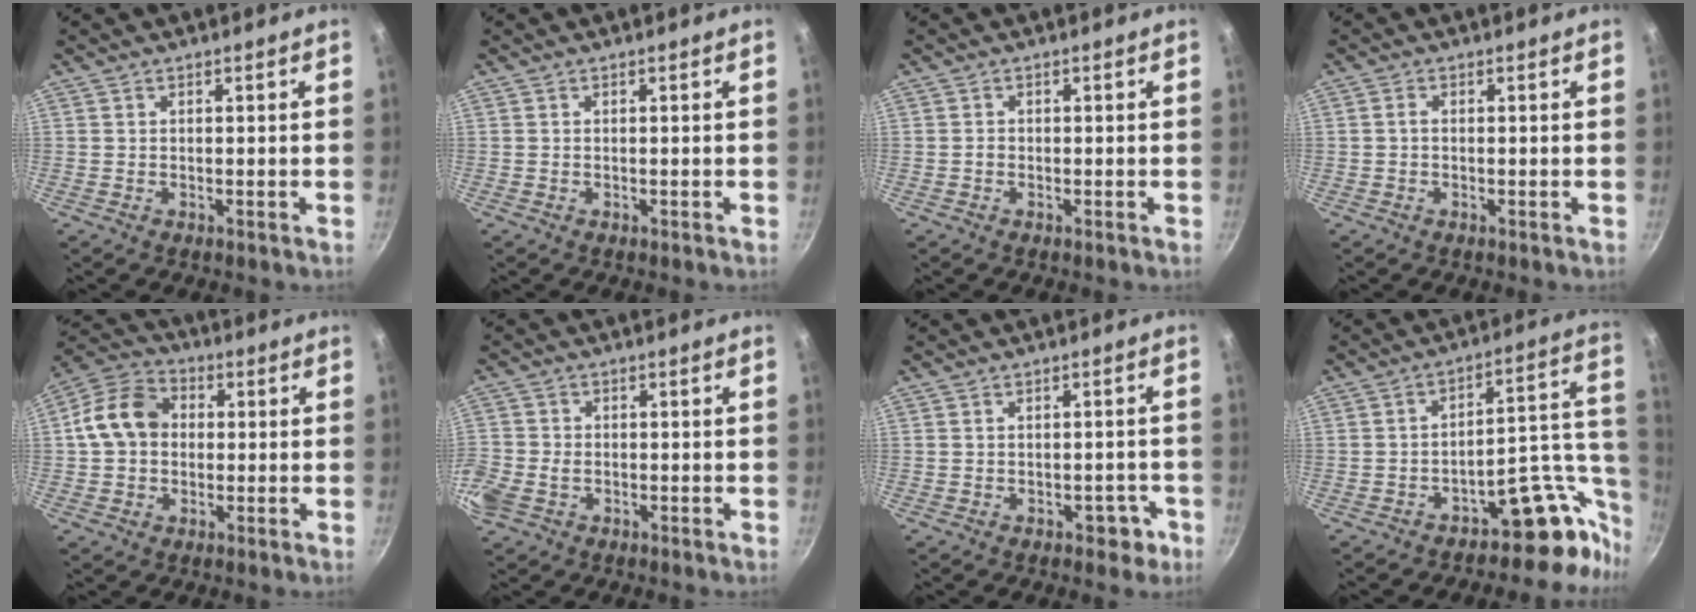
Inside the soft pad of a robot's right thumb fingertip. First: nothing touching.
{"total": 0.0}
{"total": 0.6, "force": [-0.3, 0.4, 0.2], "torque": [-0.003, 0.003, -0.007]}
{"total": 1.0, "force": [-0.1, 0.6, 0.8], "torque": [-0.014, 0.005, -0.002]}
{"total": 11.1, "force": [0.6, 8.8, 6.7], "torque": [-0.094, 0.025, -0.008]}
{"total": 9.4, "force": [-3.1, 7.3, 5.1], "torque": [-0.136, 0.007, -0.068]}
{"total": 3.4, "force": [-1.7, 2.2, 2.0], "torque": [-0.004, 0.023, -0.007]}
{"total": 15.2, "force": [-7.5, 9.6, 9.1], "torque": [-0.037, 0.074, -0.107]}